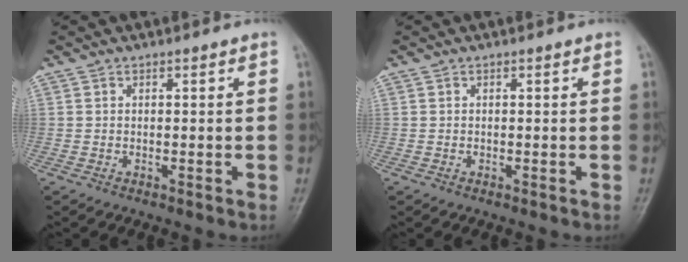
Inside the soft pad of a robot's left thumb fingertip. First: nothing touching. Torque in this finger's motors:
{"motor_torque": [-0.47, 0.26, 0.01, 0.00, 0.00]}